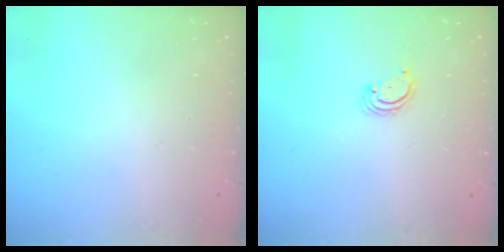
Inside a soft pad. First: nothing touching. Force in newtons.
{"total": 2.8, "press": 2.8, "slide": 0.2}